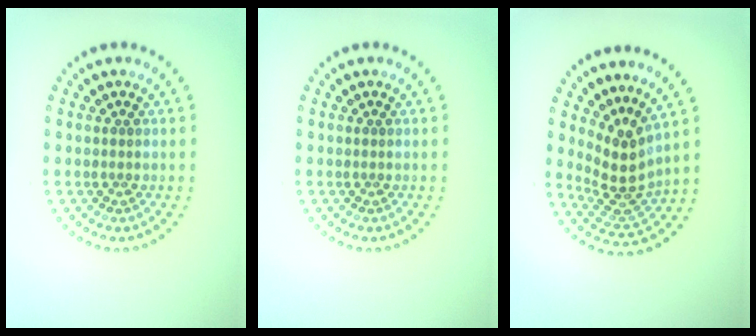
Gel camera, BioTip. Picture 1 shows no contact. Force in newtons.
{"total": 0.0}
{"total": 3.8, "press": 2.7, "slide": 2.7}